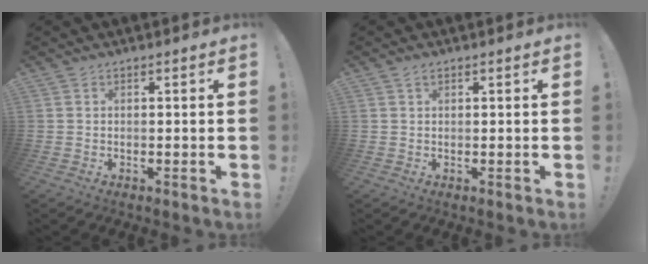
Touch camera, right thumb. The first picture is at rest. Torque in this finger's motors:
{"motor_torque": [-0.05, 0.21, 0.03, -0.29, 0.00]}